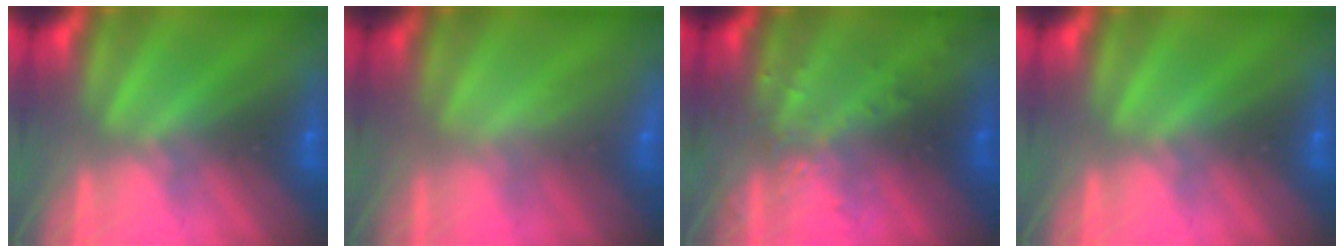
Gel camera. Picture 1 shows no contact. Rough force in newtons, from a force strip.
{"total": 2.3}
{"total": 3.1}
{"total": 0.0}